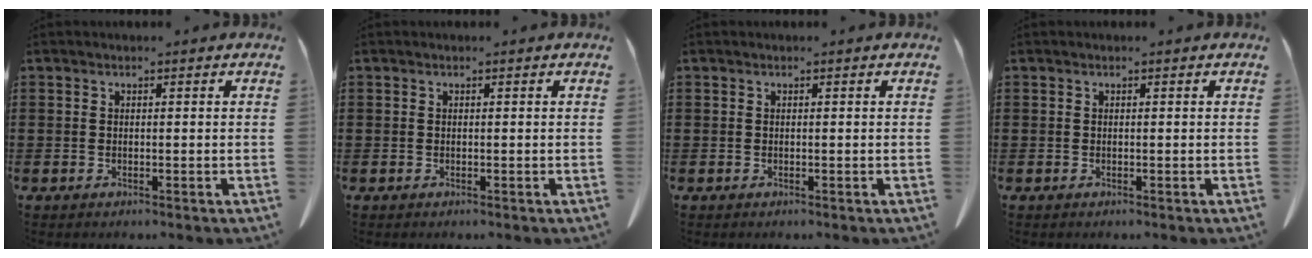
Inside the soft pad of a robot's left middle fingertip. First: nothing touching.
{"total": 0.0}
{"total": 0.0}
{"total": 0.0}